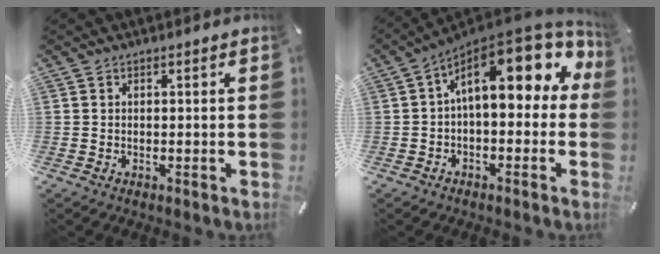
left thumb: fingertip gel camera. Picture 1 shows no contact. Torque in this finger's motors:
{"motor_torque": [2.52, 2.49, 2.03, -0.35, 0.36]}